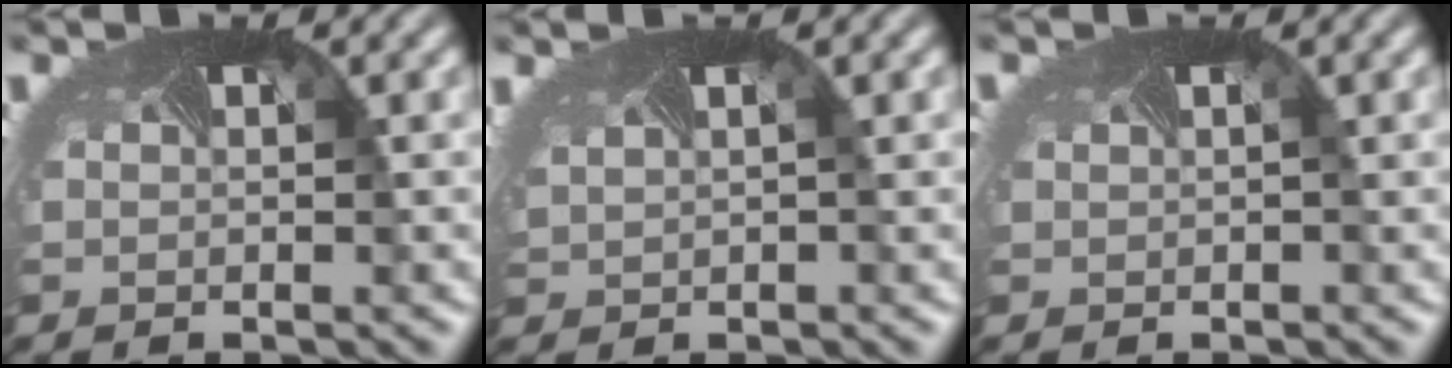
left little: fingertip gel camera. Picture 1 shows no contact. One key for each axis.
{"total": 3.4, "fx": 1.2, "fy": 2.0, "fz": 2.5, "tx": -0.075, "ty": 0.014, "tz": 0.030}
{"total": 1.5, "fx": 0.5, "fy": 1.0, "fz": 1.0, "tx": -0.026, "ty": 0.008, "tz": 0.006}